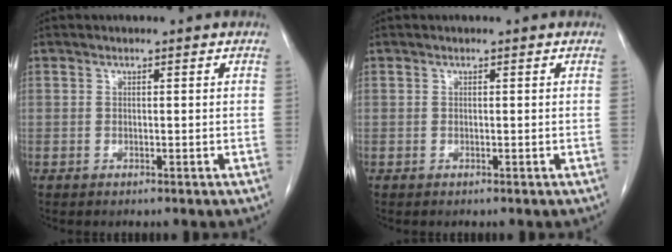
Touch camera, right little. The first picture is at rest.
{"total": 0.0}